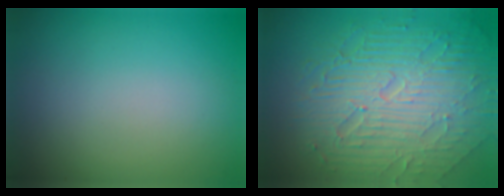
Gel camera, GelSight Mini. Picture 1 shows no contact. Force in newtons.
{"total": 9.9, "press": 6.4, "slide": 7.5}